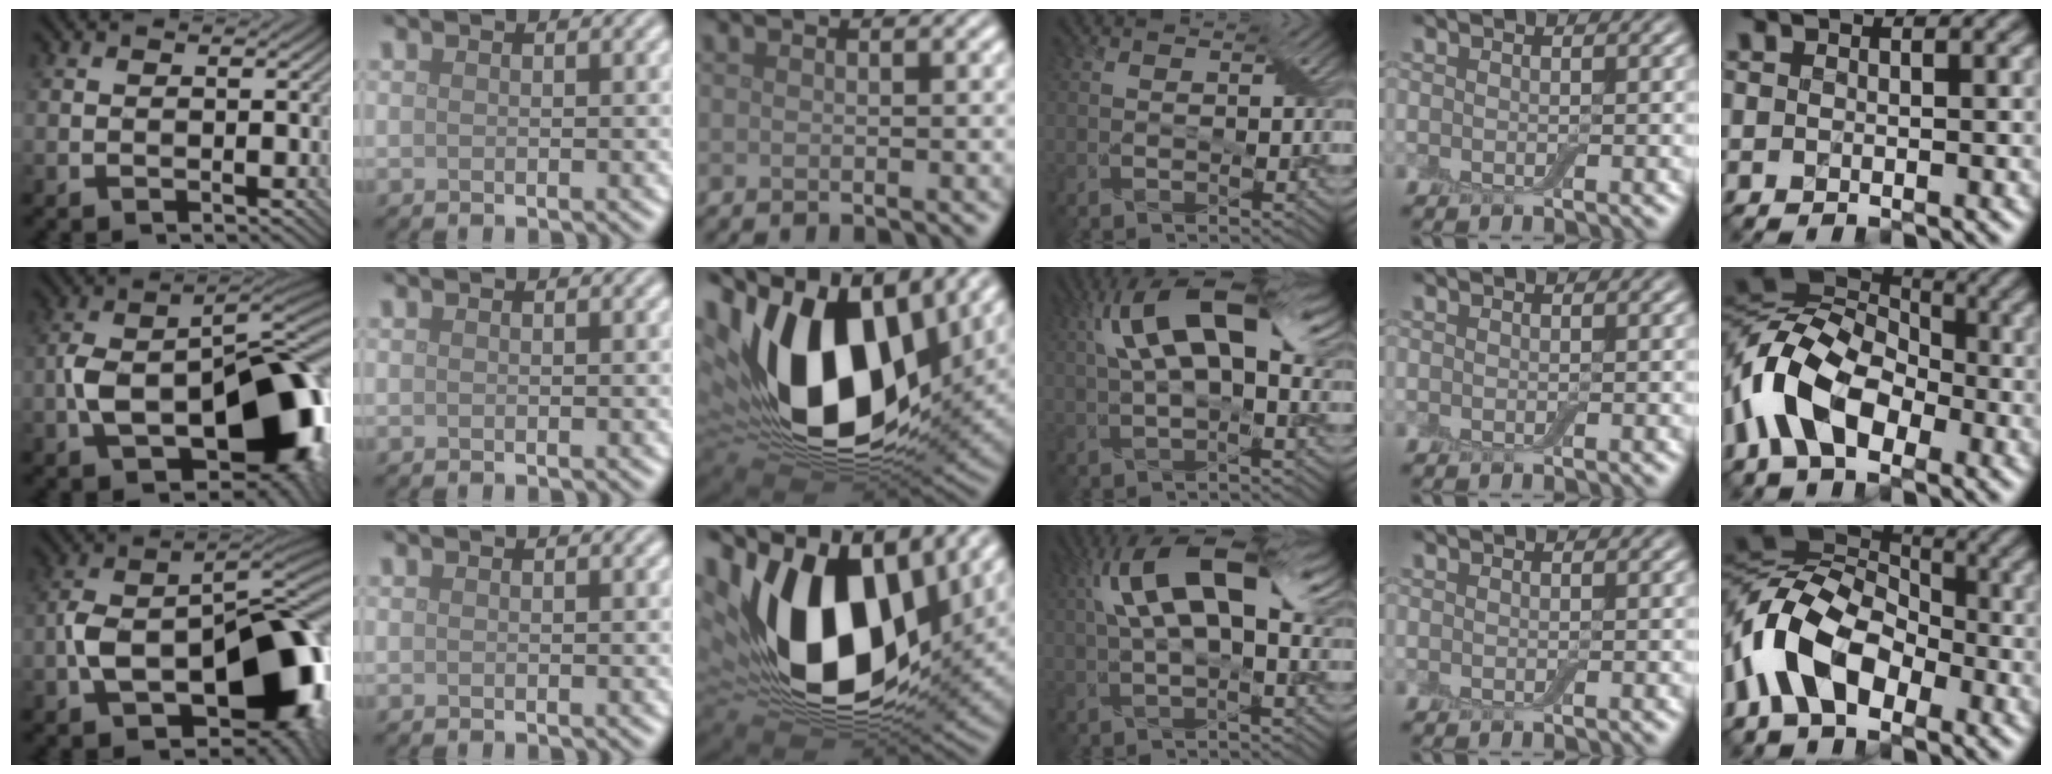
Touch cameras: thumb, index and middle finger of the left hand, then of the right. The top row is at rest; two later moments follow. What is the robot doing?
{"motion": "extract", "object": "airpods case & airpods"}